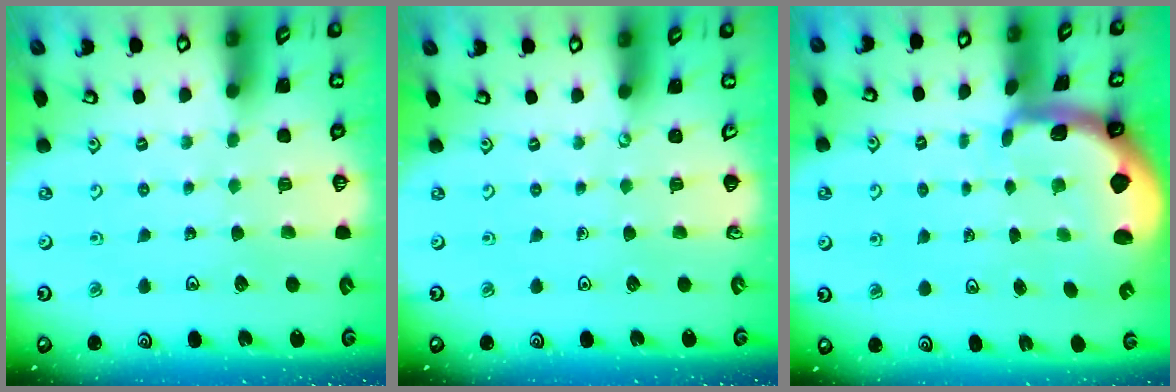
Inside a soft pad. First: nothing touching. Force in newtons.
{"total": 0.0}
{"total": 1.7, "press": 1.7, "slide": 0.4}